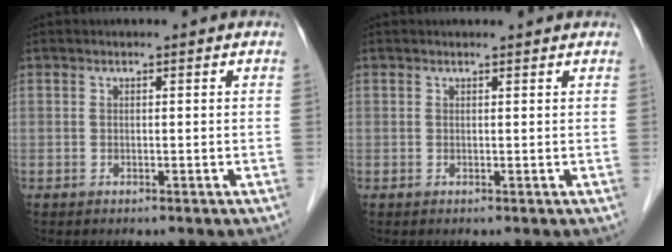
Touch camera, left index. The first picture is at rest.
{"total": 1.5, "force": [1.5, 0.1, 0.1], "torque": [-0.011, 0.008, 0.015]}